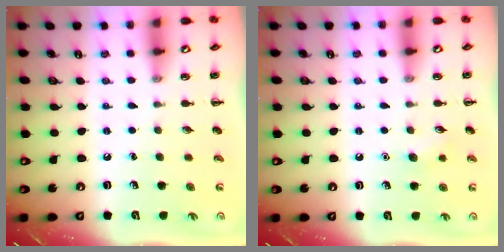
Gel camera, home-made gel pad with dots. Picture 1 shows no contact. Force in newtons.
{"total": 5.6, "press": 5.5, "slide": 1.2}